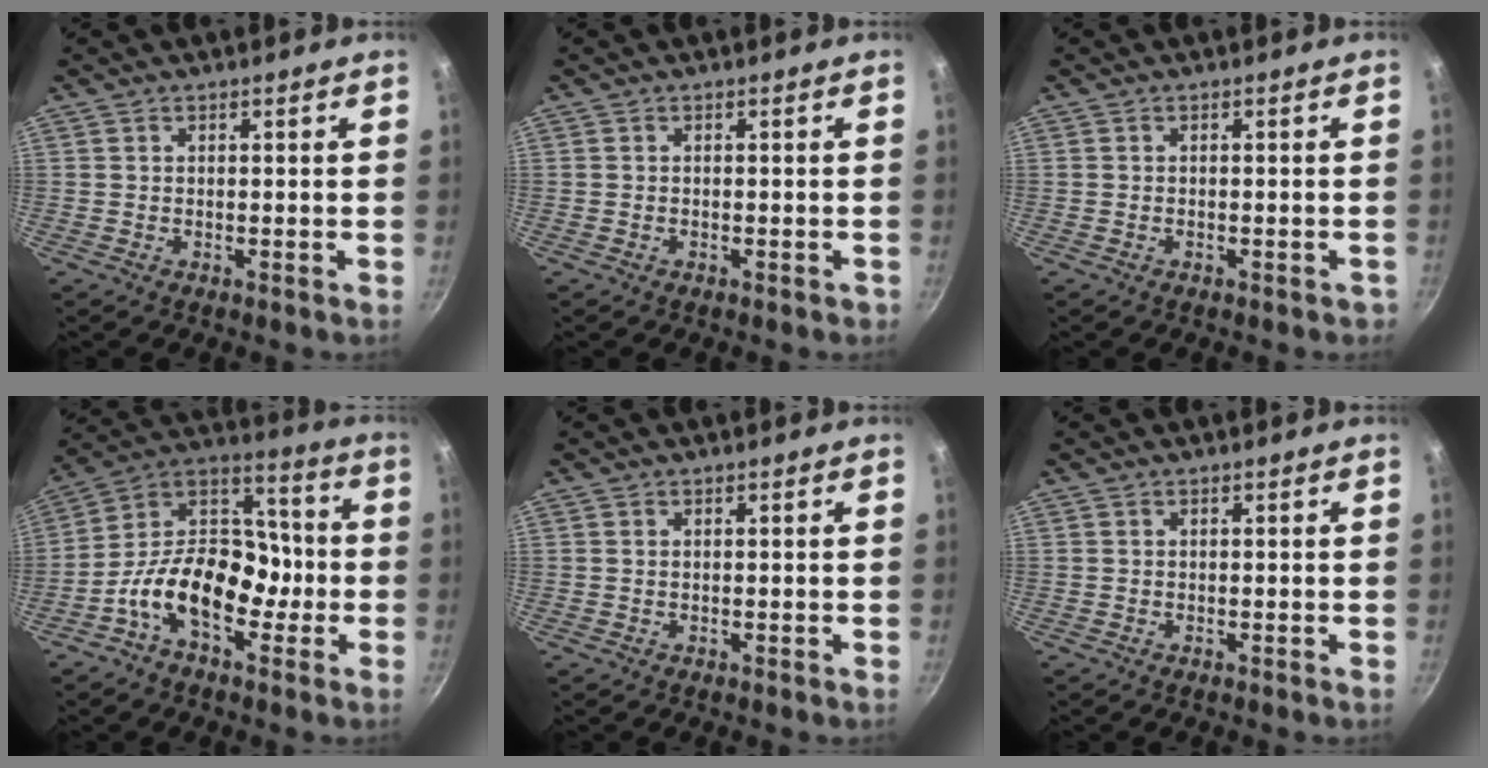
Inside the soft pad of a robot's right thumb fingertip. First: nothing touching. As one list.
[{"total": 0.8, "force": [-0.5, 0.4, 0.5], "torque": [-0.001, 0.011, -0.003]}, {"total": 1.2, "force": [-0.7, 0.7, 0.7], "torque": [-0.001, 0.017, -0.002]}, {"total": 17.7, "force": [-5.7, 11.3, 12.4], "torque": [-0.155, 0.067, -0.121]}, {"total": 0.0}, {"total": 0.0}]